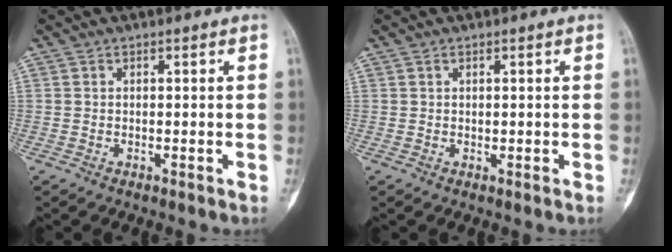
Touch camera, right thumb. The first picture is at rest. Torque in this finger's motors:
{"motor_torque": [-0.19, 0.13, -0.16, 0.07, -0.01]}